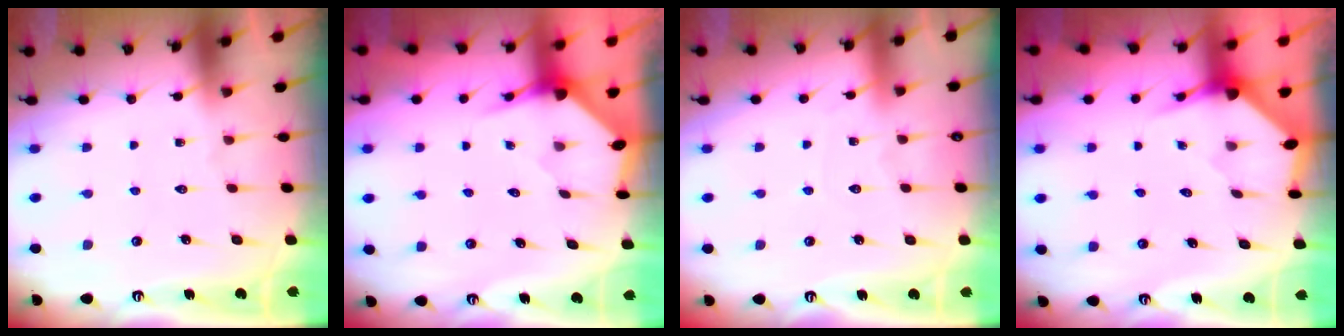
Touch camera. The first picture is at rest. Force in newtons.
{"total": 3.5, "press": 3.5, "slide": 0.3}
{"total": 3.2, "press": 3.1, "slide": 0.3}
{"total": 3.2, "press": 3.2, "slide": 0.1}